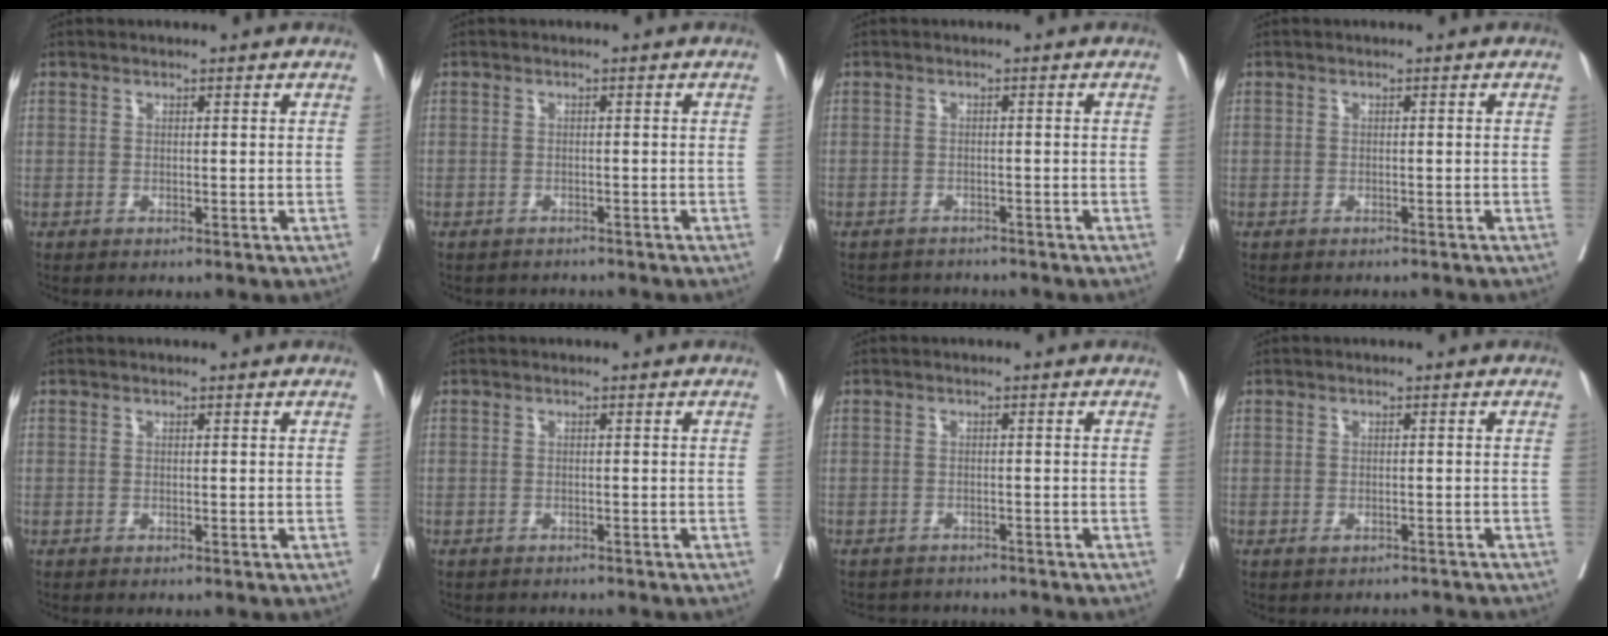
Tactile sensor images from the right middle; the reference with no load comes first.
{"total": 3.1, "force": [-3.0, 1.0, 0.1], "torque": [0.004, -0.006, -0.046]}
{"total": 4.1, "force": [-4.0, 0.9, -0.1], "torque": [0.009, -0.005, -0.062]}
{"total": 2.0, "force": [-1.8, 0.8, 0.3], "torque": [-0.002, -0.005, -0.029]}
{"total": 0.0}
{"total": 2.8, "force": [-2.6, 0.9, 0.5], "torque": [-0.005, -0.006, -0.040]}
{"total": 4.4, "force": [-4.3, 1.0, 0.1], "torque": [0.006, -0.005, -0.065]}
{"total": 2.7, "force": [-2.4, 1.0, 0.7], "torque": [-0.004, 0.000, -0.033]}